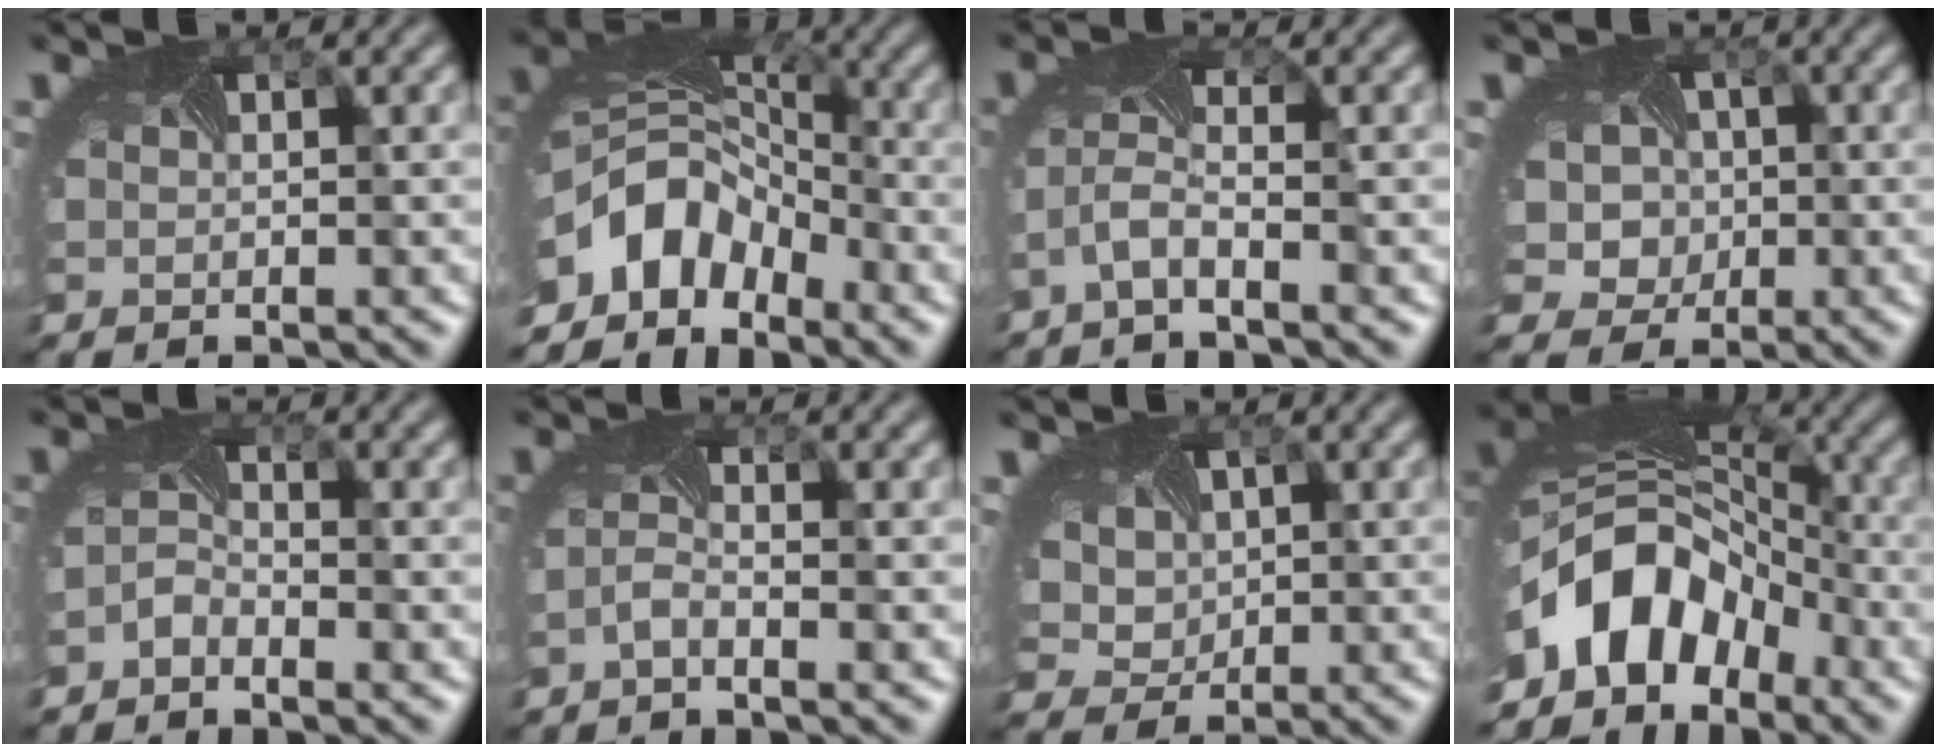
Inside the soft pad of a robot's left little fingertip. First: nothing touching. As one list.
[{"total": 7.0, "force": [-4.3, 4.5, 3.1], "torque": [-0.057, -0.011, -0.085]}, {"total": 2.8, "force": [-1.9, 0.2, 2.1], "torque": [-0.057, -0.003, -0.047]}, {"total": 5.7, "force": [0.1, 5.1, 2.6], "torque": [-0.035, 0.008, -0.022]}, {"total": 1.5, "force": [-1.5, 0.3, 0.2], "torque": [-0.013, 0.002, -0.033]}, {"total": 1.3, "force": [-1.1, -0.1, 0.6], "torque": [-0.021, -0.002, -0.027]}, {"total": 4.4, "force": [1.4, 3.5, 2.3], "torque": [-0.051, 0.018, 0.025]}, {"total": 9.3, "force": [-4.9, 6.3, 4.9], "torque": [-0.091, -0.007, -0.097]}]